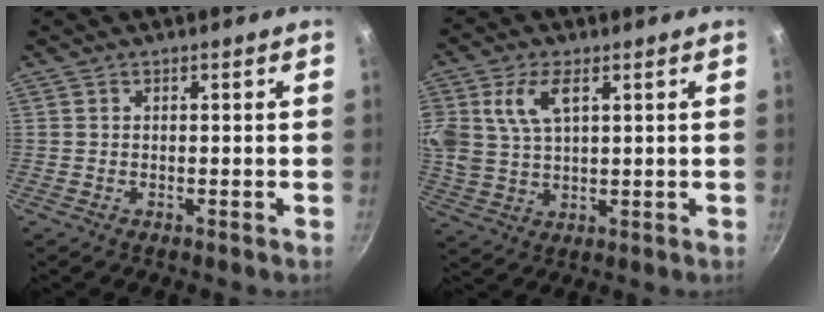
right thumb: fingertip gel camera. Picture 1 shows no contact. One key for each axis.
{"total": 10.1, "fx": 3.7, "fy": 5.8, "fz": 7.4, "tx": -0.143, "ty": 0.000, "tz": 0.073}